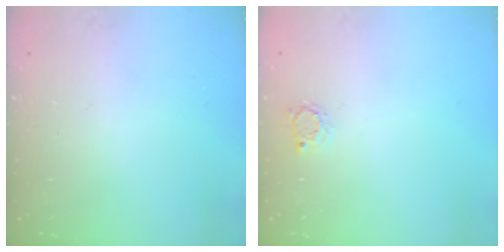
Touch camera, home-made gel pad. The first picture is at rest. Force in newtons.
{"total": 2.4, "press": 2.3, "slide": 0.3}